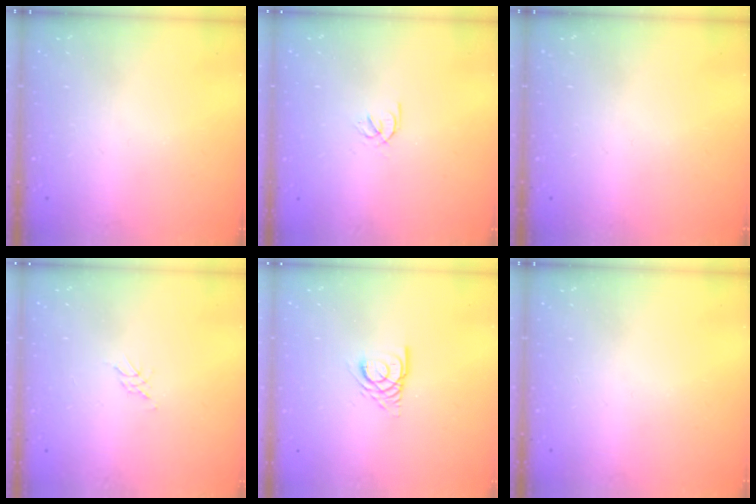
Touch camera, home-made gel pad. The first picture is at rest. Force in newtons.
{"total": 2.2, "press": 2.2, "slide": 0.2}
{"total": 0.0}
{"total": 1.4, "press": 1.4, "slide": 0.2}
{"total": 5.5, "press": 5.5, "slide": 0.5}
{"total": 0.0}